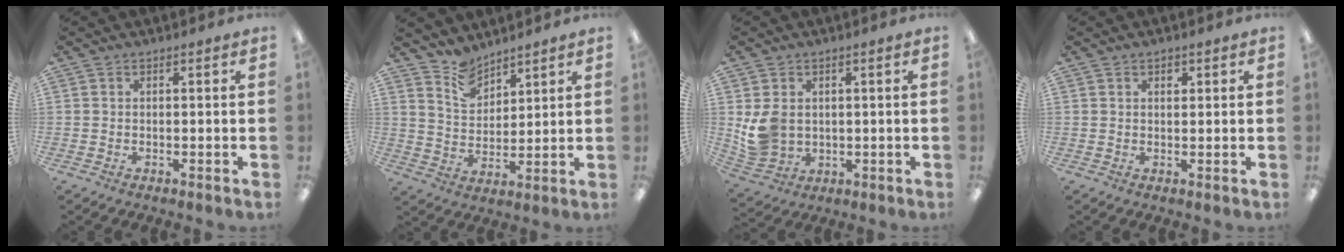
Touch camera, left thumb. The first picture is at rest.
{"total": 7.6, "force": [6.6, 3.7, 1.4], "torque": [-0.037, -0.037, 0.125]}
{"total": 7.3, "force": [1.1, 6.1, 3.8], "torque": [-0.080, 0.005, 0.024]}
{"total": 1.5, "force": [1.0, 0.9, 0.8], "torque": [-0.002, -0.004, 0.014]}